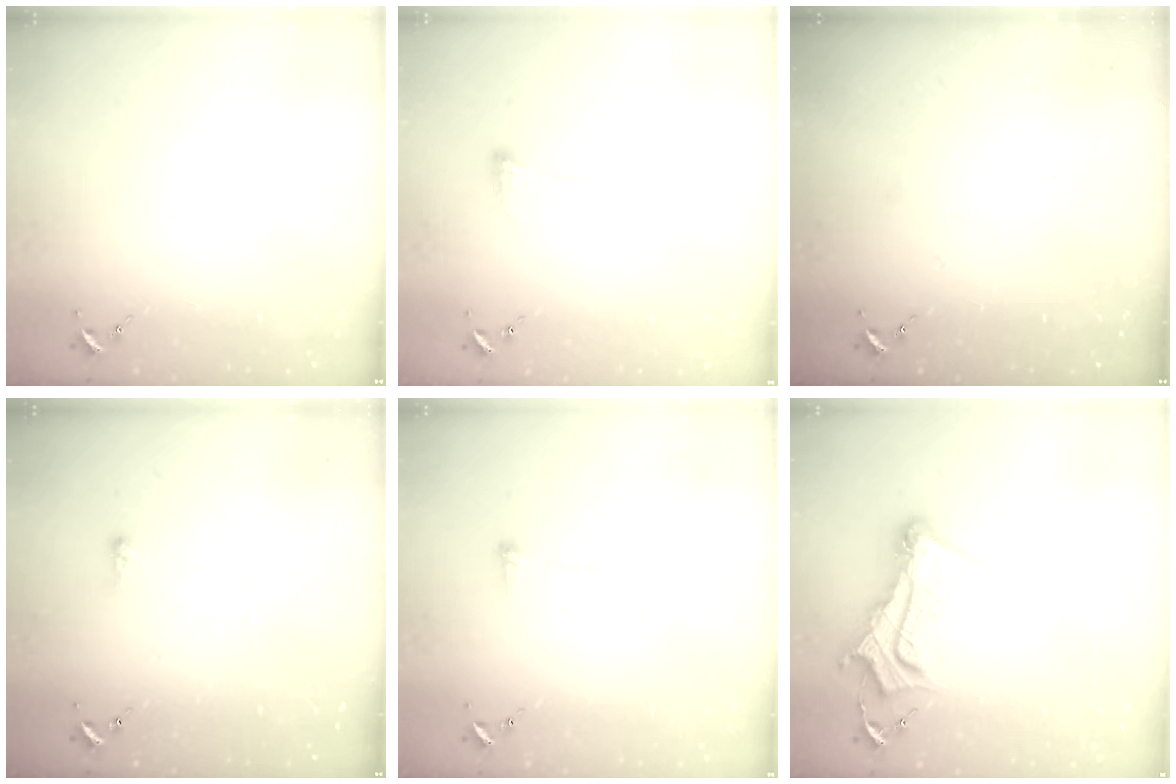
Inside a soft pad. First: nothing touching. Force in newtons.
{"total": 6.9, "press": 6.9, "slide": 0.1}
{"total": 0.0}
{"total": 2.9, "press": 2.9, "slide": 0.4}
{"total": 4.1, "press": 4.1, "slide": 0.7}
{"total": 10.5, "press": 10.4, "slide": 1.1}